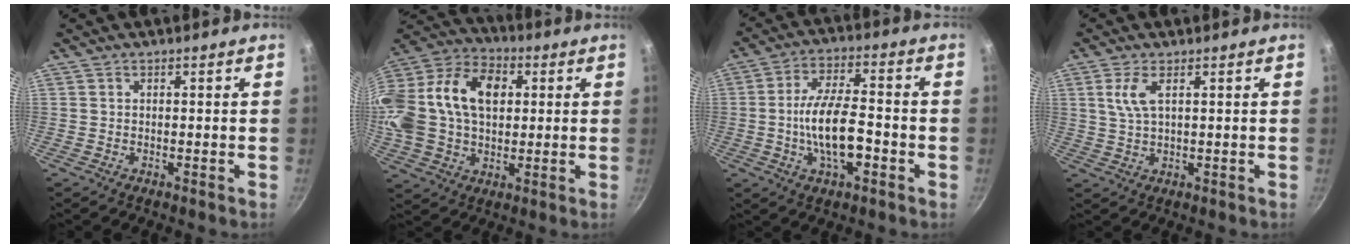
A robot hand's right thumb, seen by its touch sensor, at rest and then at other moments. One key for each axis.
{"total": 23.9, "fx": 3.9, "fy": 16.7, "fz": 16.7, "tx": -0.330, "ty": 0.037, "tz": 0.057}
{"total": 11.9, "fx": -2.7, "fy": 4.9, "fz": 10.5, "tx": -0.181, "ty": 0.025, "tz": -0.053}
{"total": 4.5, "fx": 1.6, "fy": 1.7, "fz": 3.8, "tx": -0.083, "ty": -0.003, "tz": 0.036}